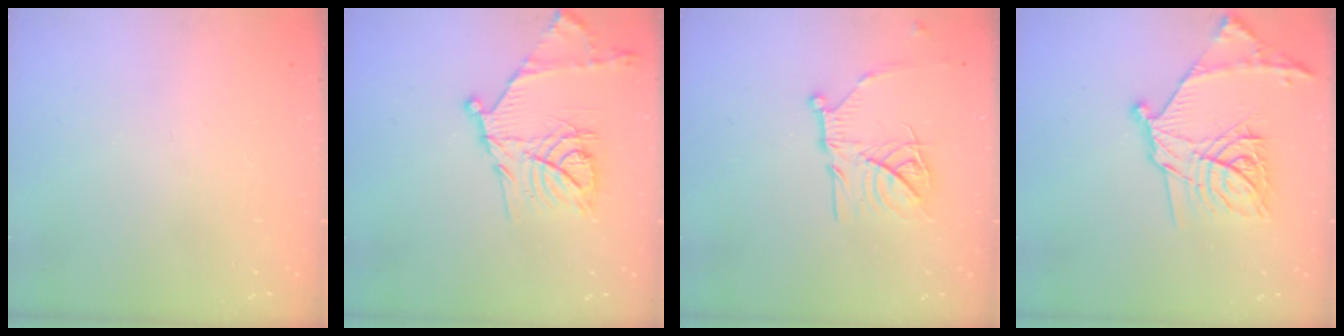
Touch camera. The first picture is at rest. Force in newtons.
{"total": 17.5, "press": 17.5, "slide": 1.2}
{"total": 17.1, "press": 17.0, "slide": 1.5}
{"total": 21.1, "press": 21.0, "slide": 1.2}